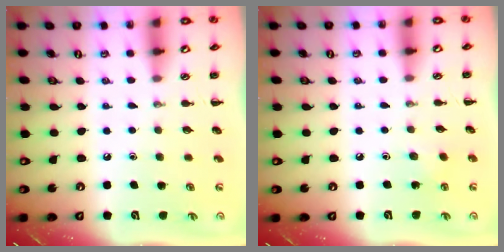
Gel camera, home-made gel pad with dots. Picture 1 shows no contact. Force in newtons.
{"total": 2.4, "press": 2.3, "slide": 0.8}